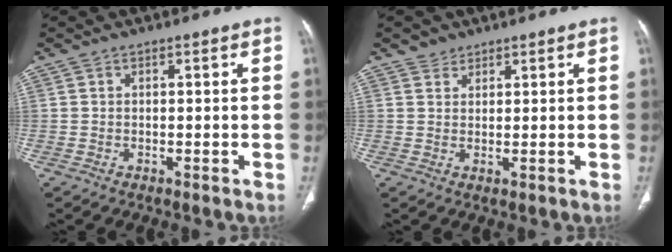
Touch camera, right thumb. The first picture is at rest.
{"total": 2.2, "force": [1.6, 1.5, 0.1], "torque": [0.014, -0.010, 0.023]}